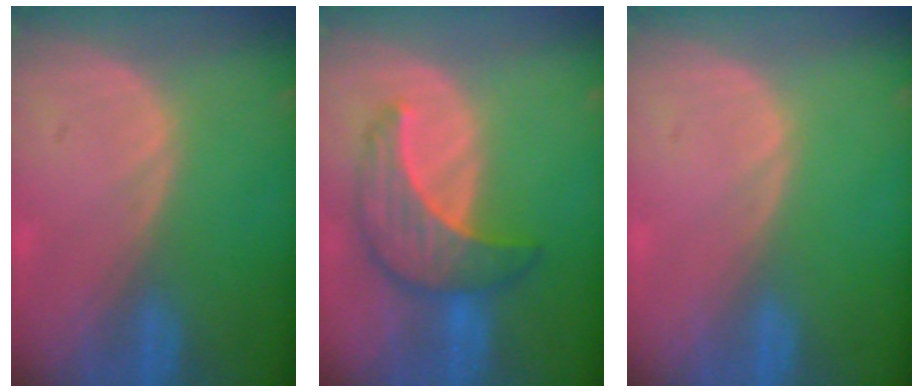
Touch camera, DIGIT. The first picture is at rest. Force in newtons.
{"total": 7.4, "press": 7.4, "slide": 0.2}
{"total": 0.0}